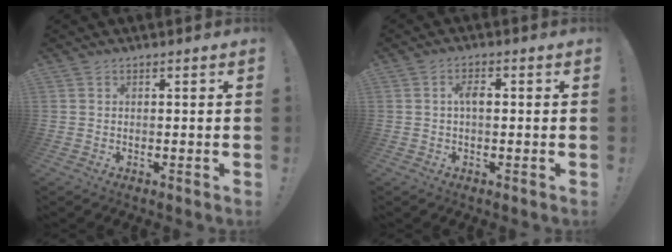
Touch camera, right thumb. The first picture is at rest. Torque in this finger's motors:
{"motor_torque": [0.28, 0.56, 0.24, -0.28, -0.03]}